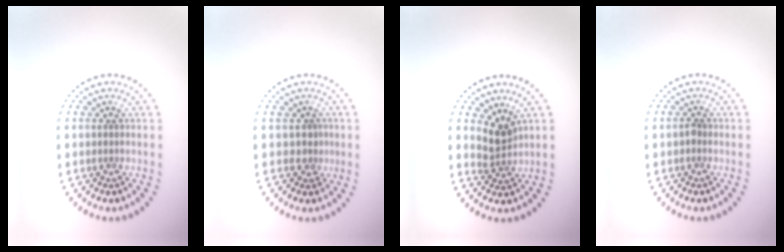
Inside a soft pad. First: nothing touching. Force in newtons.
{"total": 1.2, "press": 0.7, "slide": 0.9}
{"total": 2.3, "press": 1.7, "slide": 1.5}
{"total": 0.5, "press": 0.4, "slide": 0.3}